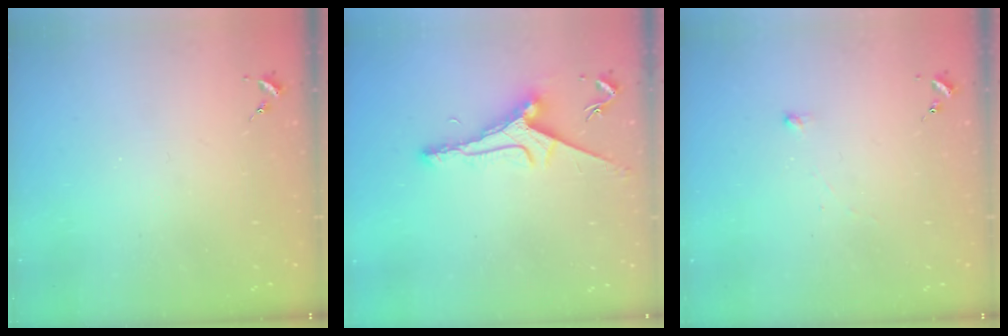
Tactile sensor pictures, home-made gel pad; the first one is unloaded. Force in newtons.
{"total": 8.5, "press": 8.5, "slide": 0.4}
{"total": 2.6, "press": 2.6, "slide": 0.6}